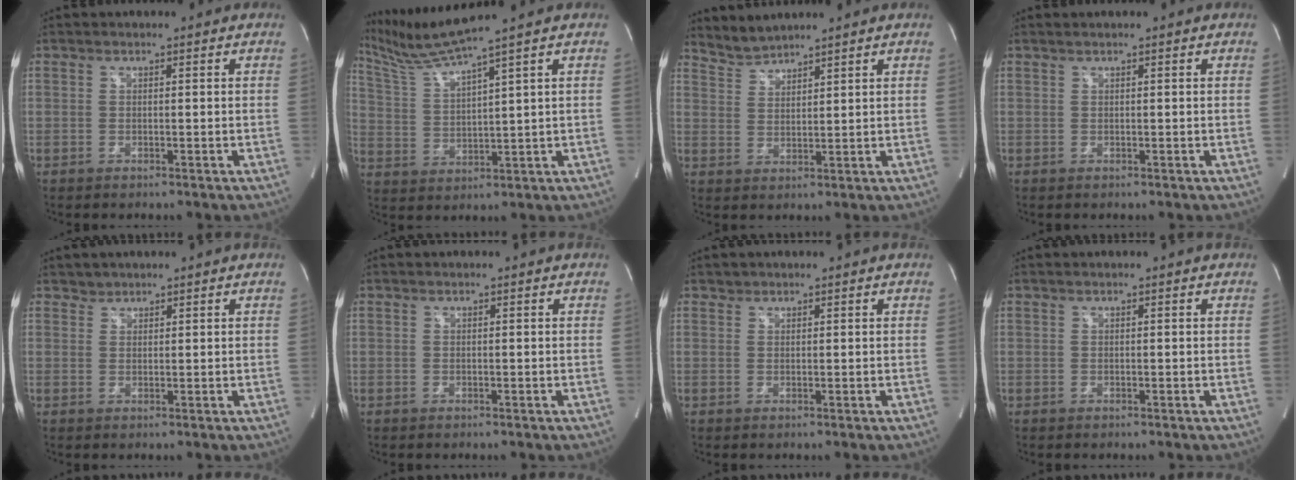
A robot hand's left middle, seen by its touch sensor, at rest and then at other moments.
{"total": 8.1, "force": [6.9, -2.6, 3.3], "torque": [-0.079, 0.000, 0.144]}
{"total": 3.5, "force": [3.5, -0.1, -0.4], "torque": [0.003, 0.003, 0.075]}
{"total": 0.5, "force": [0.5, -0.1, 0.3], "torque": [-0.009, 0.007, 0.013]}
{"total": 1.2, "force": [1.0, 0.5, -0.3], "torque": [0.009, 0.003, 0.015]}
{"total": 0.0}
{"total": 0.7, "force": [0.6, 0.4, -0.1], "torque": [0.004, 0.003, 0.009]}
{"total": 0.0}